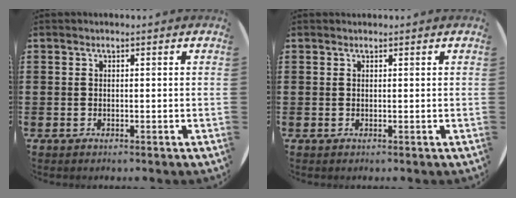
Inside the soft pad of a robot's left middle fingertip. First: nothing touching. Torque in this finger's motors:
{"motor_torque": [0.34, -0.27, -0.16, -0.06]}